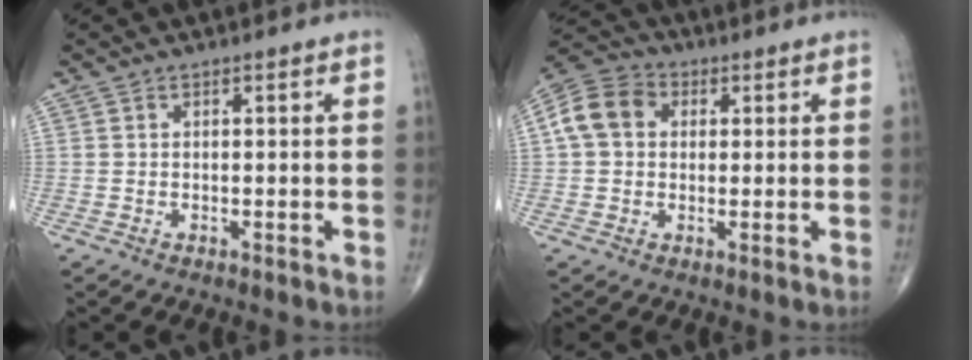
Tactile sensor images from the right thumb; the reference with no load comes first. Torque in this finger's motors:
{"motor_torque": [-0.15, 0.24, 0.41, 0.12, 0.05]}